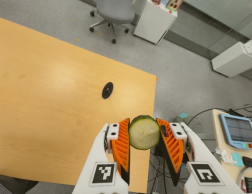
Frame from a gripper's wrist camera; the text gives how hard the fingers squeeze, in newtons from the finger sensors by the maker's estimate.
{"total": 10.5, "left": 9.6, "right": 11.4}